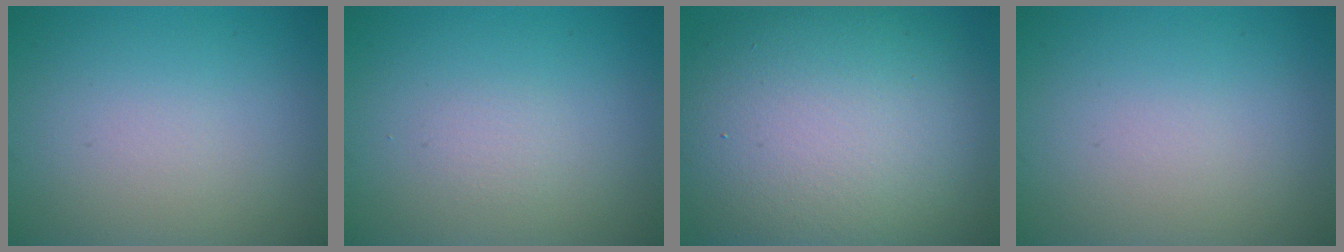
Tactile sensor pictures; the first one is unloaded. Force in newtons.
{"total": 0.7, "press": 0.7, "slide": 0.1}
{"total": 14.7, "press": 14.7, "slide": 0.9}
{"total": 0.0}